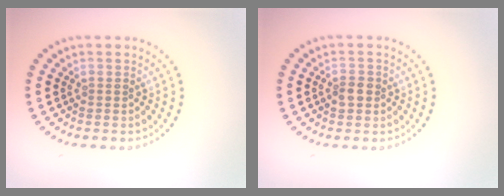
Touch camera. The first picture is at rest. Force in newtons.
{"total": 1.5, "press": 1.5, "slide": 0.3}